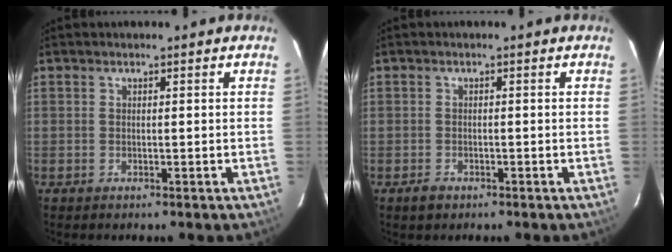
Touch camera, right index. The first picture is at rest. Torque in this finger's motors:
{"motor_torque": [-0.36, -0.03, -0.73, -0.21]}